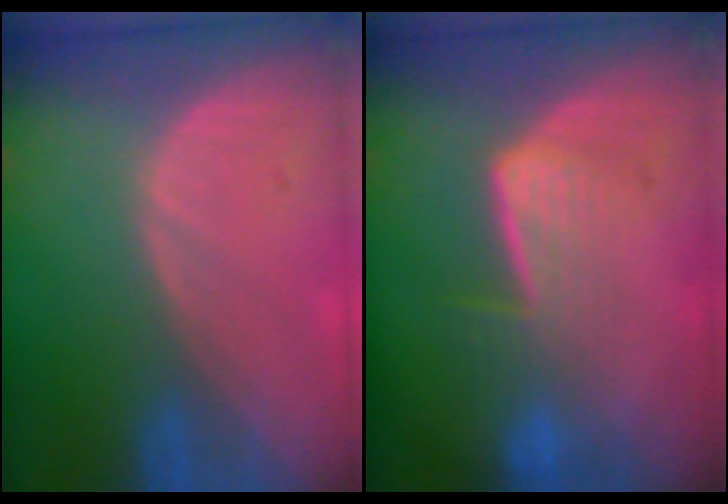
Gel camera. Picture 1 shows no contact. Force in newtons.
{"total": 6.9, "press": 5.8, "slide": 3.7}